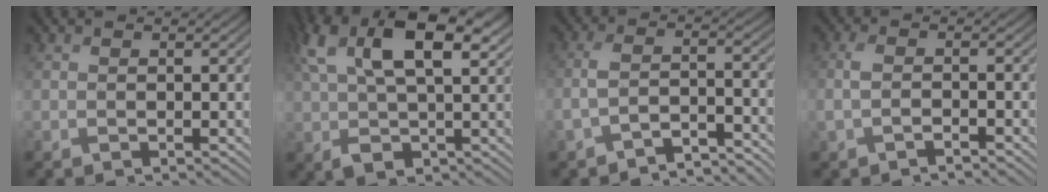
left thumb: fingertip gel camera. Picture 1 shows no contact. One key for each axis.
{"total": 11.2, "fx": 3.5, "fy": 5.5, "fz": 9.1, "tx": -0.182, "ty": 0.004, "tz": 0.062}
{"total": 5.1, "fx": -4.1, "fy": 1.3, "fz": 2.7, "tx": -0.056, "ty": -0.001, "tz": -0.080}
{"total": 2.3, "fx": -1.2, "fy": 0.9, "fz": 1.8, "tx": -0.044, "ty": 0.000, "tz": -0.031}